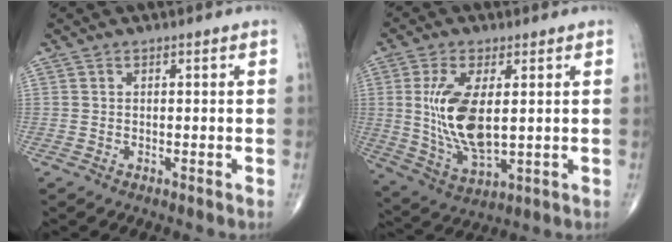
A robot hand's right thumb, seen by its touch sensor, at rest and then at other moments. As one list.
[{"total": 13.3, "force": [1.7, 5.9, 11.8], "torque": [-0.238, -0.020, 0.045]}]